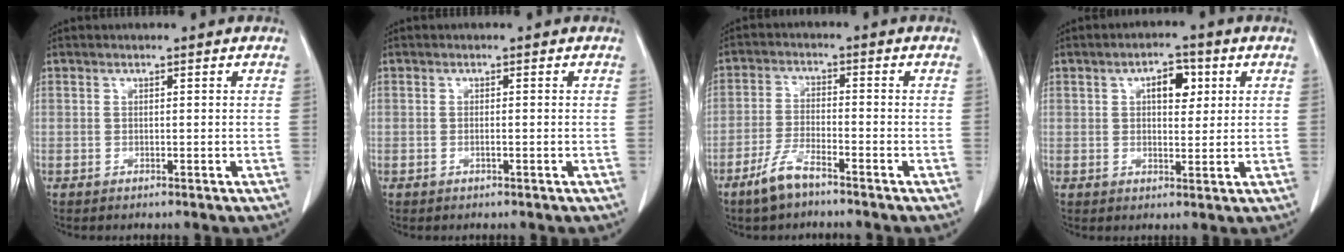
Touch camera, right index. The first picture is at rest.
{"total": 0.5, "force": [-0.2, 0.0, 0.5], "torque": [-0.010, 0.000, -0.002]}
{"total": 5.5, "force": [-4.1, 1.1, 3.4], "torque": [-0.080, -0.006, -0.082]}
{"total": 4.9, "force": [1.7, 2.4, 3.9], "torque": [-0.059, 0.010, 0.025]}